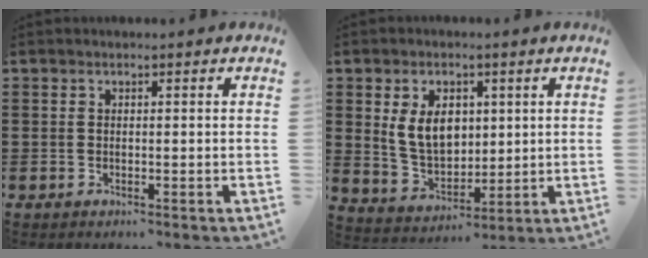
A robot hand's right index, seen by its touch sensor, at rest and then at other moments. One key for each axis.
{"total": 7.6, "fx": 1.7, "fy": 5.2, "fz": 5.3, "tx": -0.124, "ty": 0.007, "tz": 0.026}